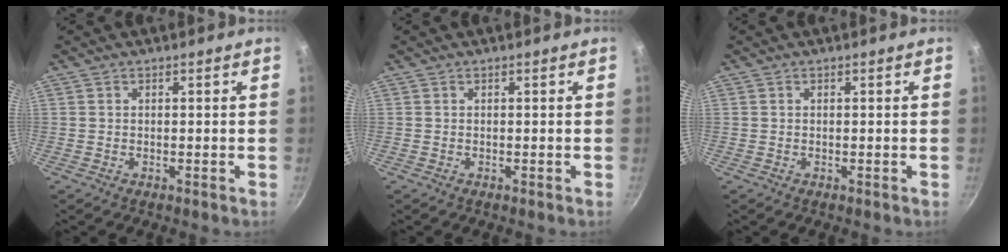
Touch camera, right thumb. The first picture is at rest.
{"total": 0.0}
{"total": 0.0}